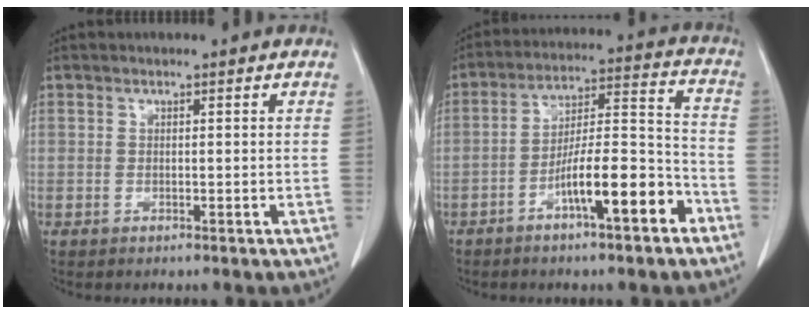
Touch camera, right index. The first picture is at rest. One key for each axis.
{"total": 12.1, "fx": -6.3, "fy": 1.8, "fz": 10.2, "tx": -0.167, "ty": 0.017, "tz": -0.103}